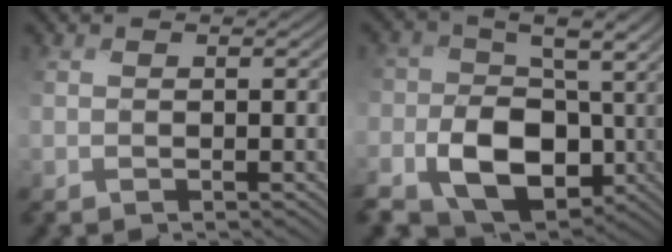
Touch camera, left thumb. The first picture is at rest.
{"total": 11.1, "force": [-3.2, 7.8, 7.2], "torque": [-0.137, -0.022, -0.059]}